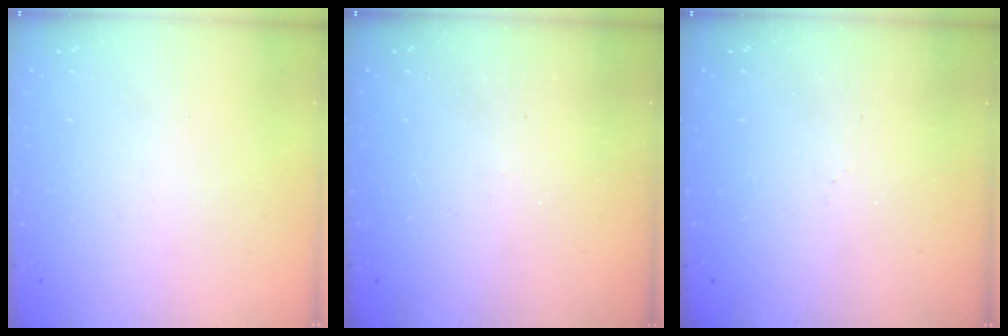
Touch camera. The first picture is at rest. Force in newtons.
{"total": 6.2, "press": 6.2, "slide": 0.6}
{"total": 6.2, "press": 6.2, "slide": 0.7}